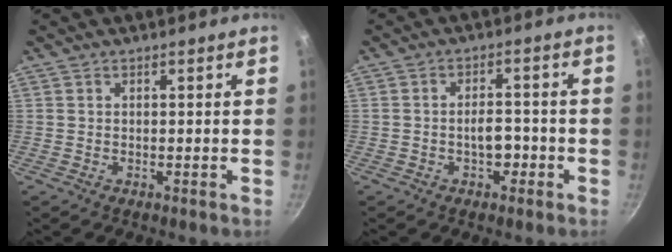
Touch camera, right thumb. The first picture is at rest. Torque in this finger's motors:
{"motor_torque": [3.35, 1.61, 1.40, -1.38, 0.51]}